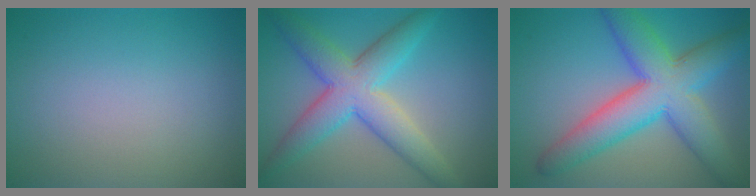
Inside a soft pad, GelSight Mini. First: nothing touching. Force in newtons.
{"total": 7.2, "press": 7.2, "slide": 0.1}
{"total": 9.4, "press": 9.3, "slide": 0.5}